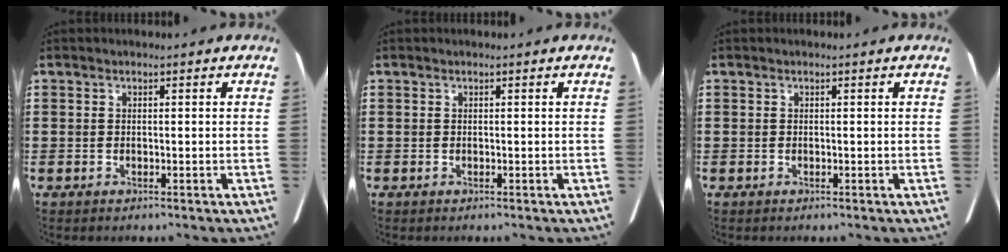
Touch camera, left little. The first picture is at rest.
{"total": 0.0}
{"total": 0.0}